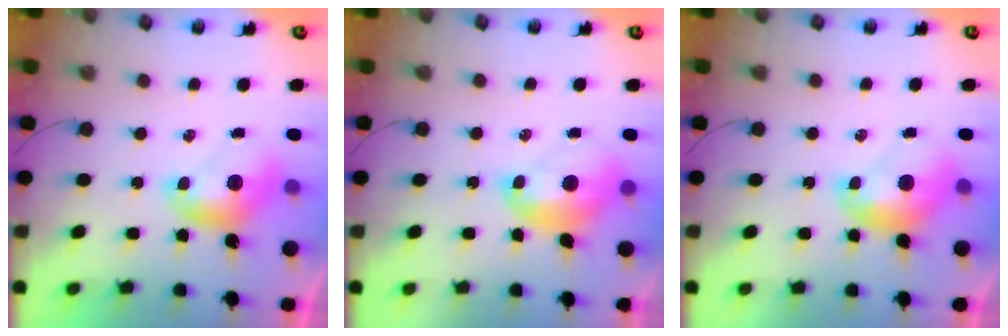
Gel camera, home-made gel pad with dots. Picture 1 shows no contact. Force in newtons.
{"total": 2.1, "press": 2.0, "slide": 0.6}
{"total": 1.1, "press": 1.1, "slide": 0.2}